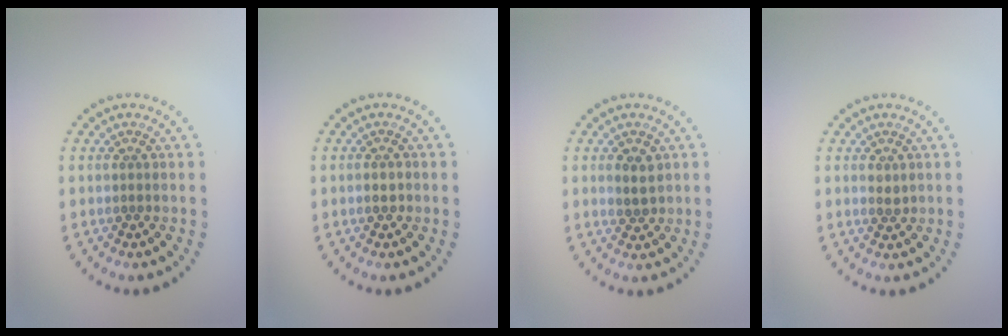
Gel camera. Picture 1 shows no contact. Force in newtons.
{"total": 1.0, "press": 0.9, "slide": 0.5}
{"total": 1.9, "press": 1.9, "slide": 0.4}
{"total": 1.0, "press": 1.0, "slide": 0.2}